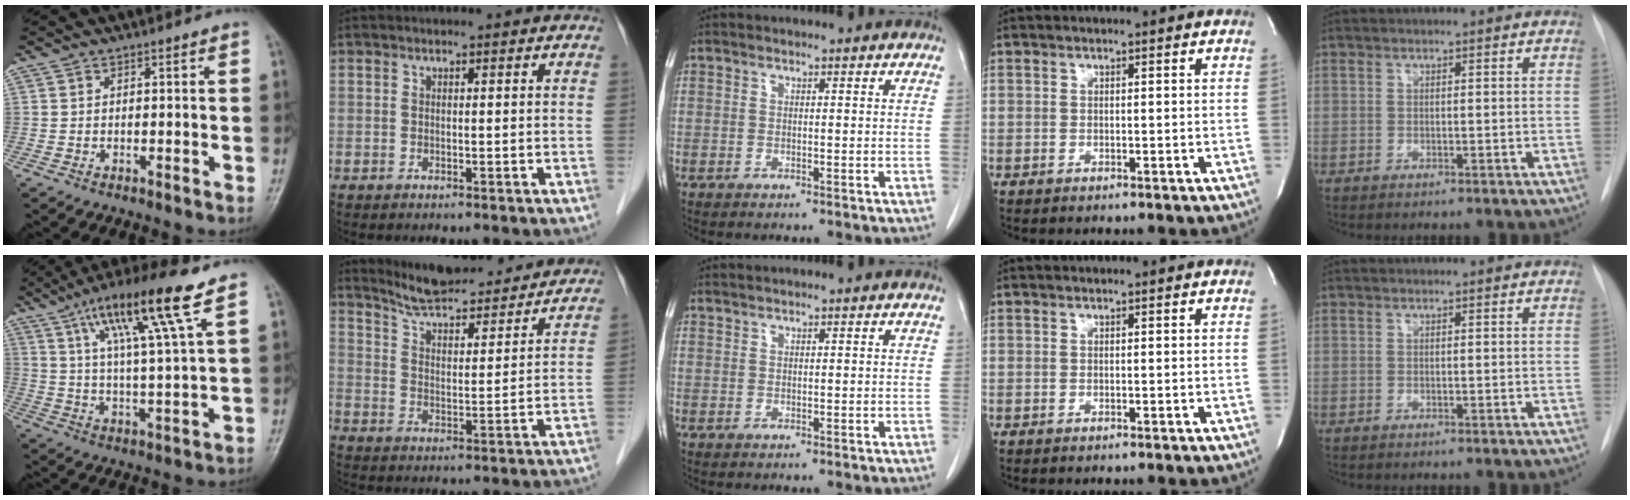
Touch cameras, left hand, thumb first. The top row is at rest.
{"thumb": {"total": 15.5, "force": [8.2, 1.1, 13.1], "torque": [-0.232, -0.020, 0.142]}, "index": {"total": 17.9, "force": [16.8, 3.0, 5.4], "torque": [-0.077, -0.001, 0.235]}, "middle": {"total": 0.7, "force": [0.7, 0.0, 0.0], "torque": [-0.004, 0.003, 0.017]}}